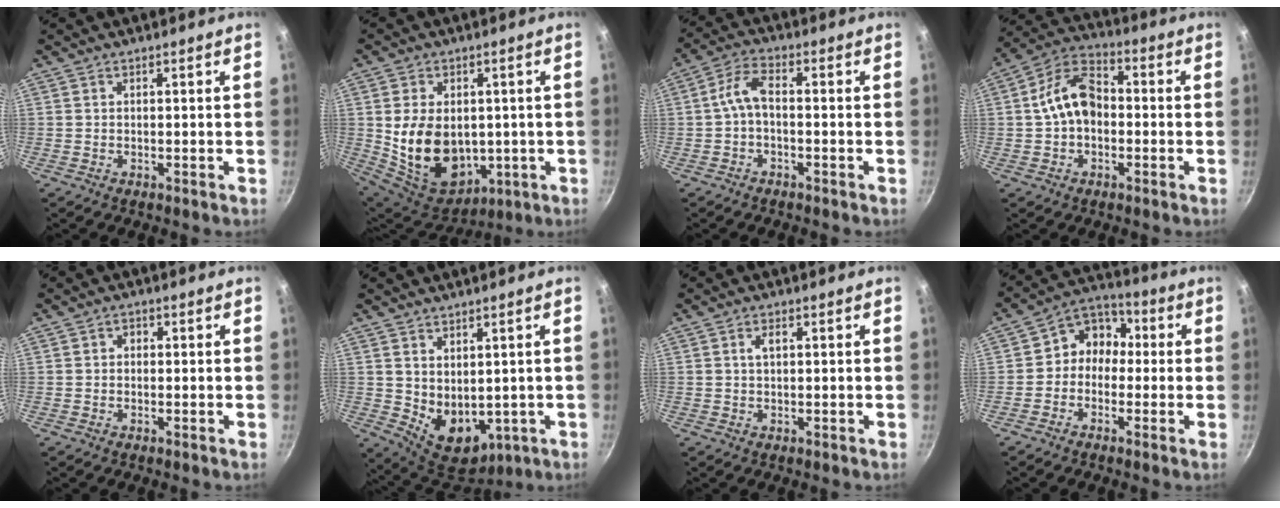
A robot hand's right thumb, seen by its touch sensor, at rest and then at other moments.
{"total": 16.6, "force": [0.1, 12.0, 11.5], "torque": [-0.180, -0.022, 0.031]}
{"total": 4.8, "force": [-1.1, 2.4, 4.1], "torque": [-0.088, 0.028, -0.029]}
{"total": 10.8, "force": [-0.5, 7.5, 7.8], "torque": [-0.112, 0.038, -0.025]}
{"total": 1.5, "force": [0.0, 1.3, 0.8], "torque": [-0.010, 0.005, -0.003]}
{"total": 9.9, "force": [1.2, 6.8, 7.0], "torque": [-0.083, -0.030, 0.046]}
{"total": 1.8, "force": [0.4, 1.0, 1.5], "torque": [-0.023, 0.005, 0.008]}
{"total": 8.0, "force": [-0.5, 6.8, 4.1], "torque": [-0.026, 0.034, -0.034]}